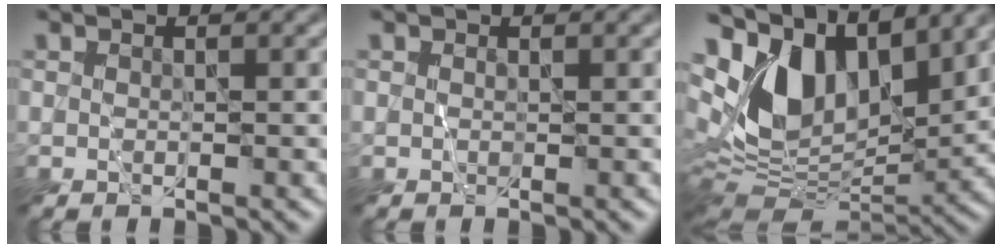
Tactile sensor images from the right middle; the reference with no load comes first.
{"total": 0.0}
{"total": 9.5, "force": [4.6, 5.5, 6.2], "torque": [-0.119, -0.002, 0.087]}